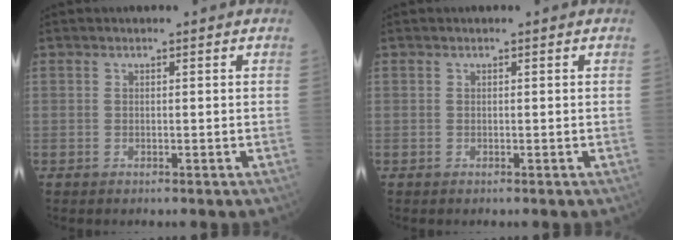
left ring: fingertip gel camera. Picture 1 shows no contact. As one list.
[{"total": 0.0}]